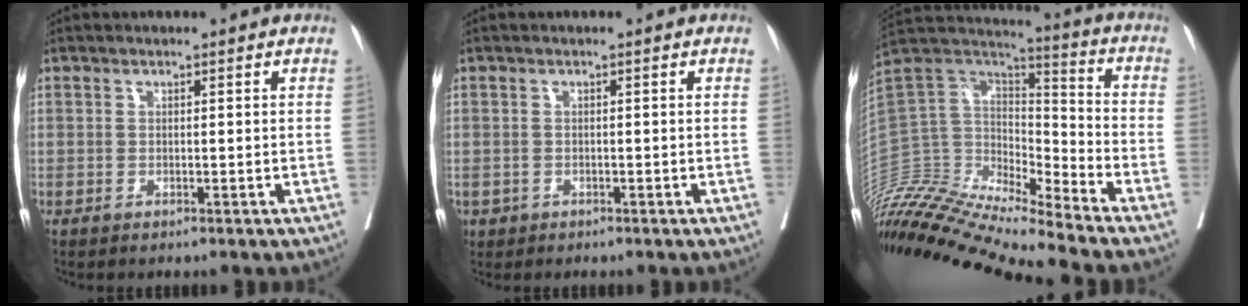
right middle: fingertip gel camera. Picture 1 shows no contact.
{"total": 1.4, "force": [-0.6, 1.2, 0.3], "torque": [-0.008, 0.002, -0.003]}
{"total": 22.9, "force": [-21.1, 1.9, 8.6], "torque": [-0.185, 0.032, -0.373]}